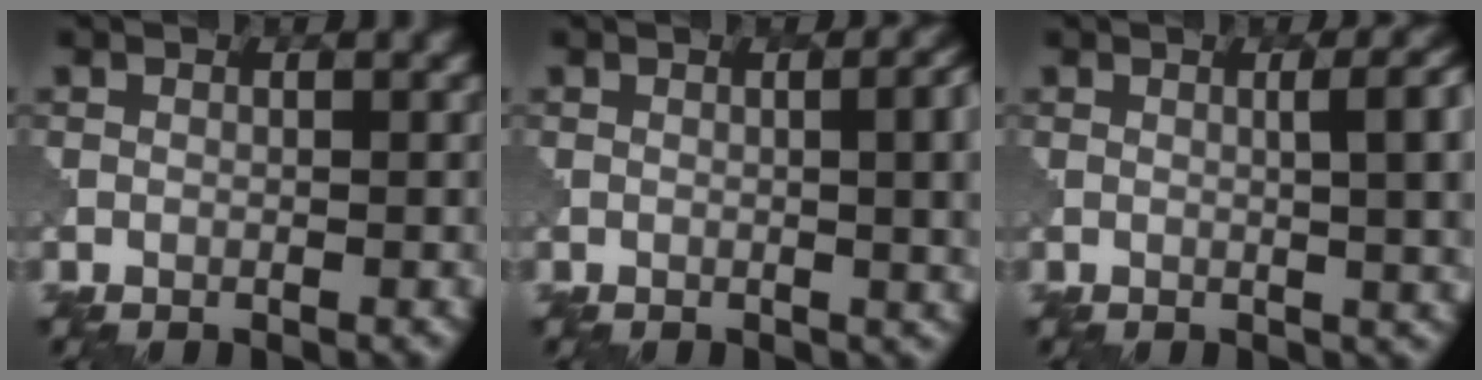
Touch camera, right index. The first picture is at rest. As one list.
[{"total": 6.4, "force": [0.2, 2.8, 5.7], "torque": [-0.034, 0.003, 0.006]}, {"total": 7.2, "force": [0.7, 2.8, 6.6], "torque": [-0.043, 0.013, 0.010]}]